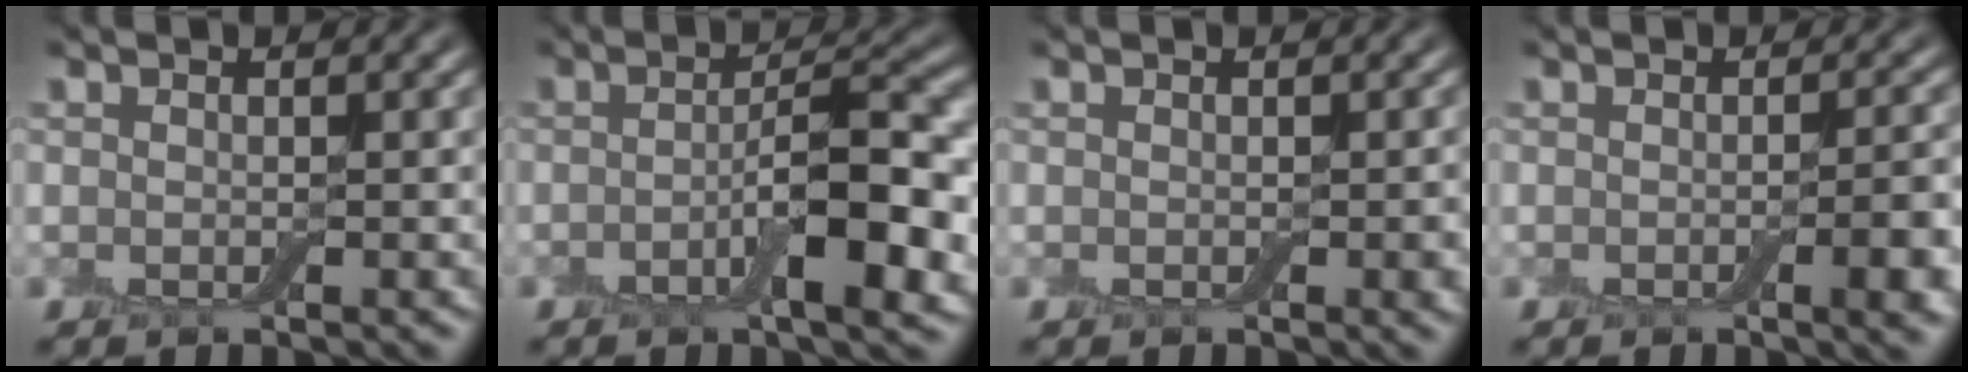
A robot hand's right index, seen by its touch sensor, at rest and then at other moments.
{"total": 6.3, "force": [-1.8, 1.6, 5.8], "torque": [-0.096, 0.004, -0.032]}
{"total": 0.9, "force": [-0.3, 0.3, 0.9], "torque": [-0.012, -0.001, -0.002]}
{"total": 3.7, "force": [-0.9, 0.9, 3.4], "torque": [-0.043, -0.001, -0.012]}